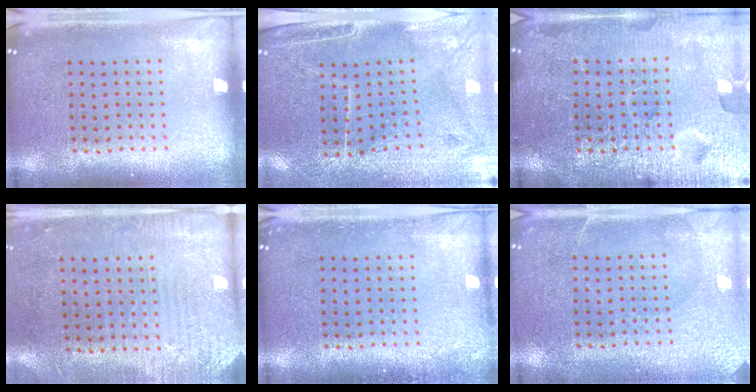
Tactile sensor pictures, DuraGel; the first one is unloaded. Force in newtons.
{"total": 3.3, "press": 3.1, "slide": 1.2}
{"total": 7.0, "press": 7.0, "slide": 0.9}
{"total": 2.9, "press": 2.4, "slide": 1.6}
{"total": 1.1, "press": 1.1, "slide": 0.1}
{"total": 3.6, "press": 3.6, "slide": 0.4}